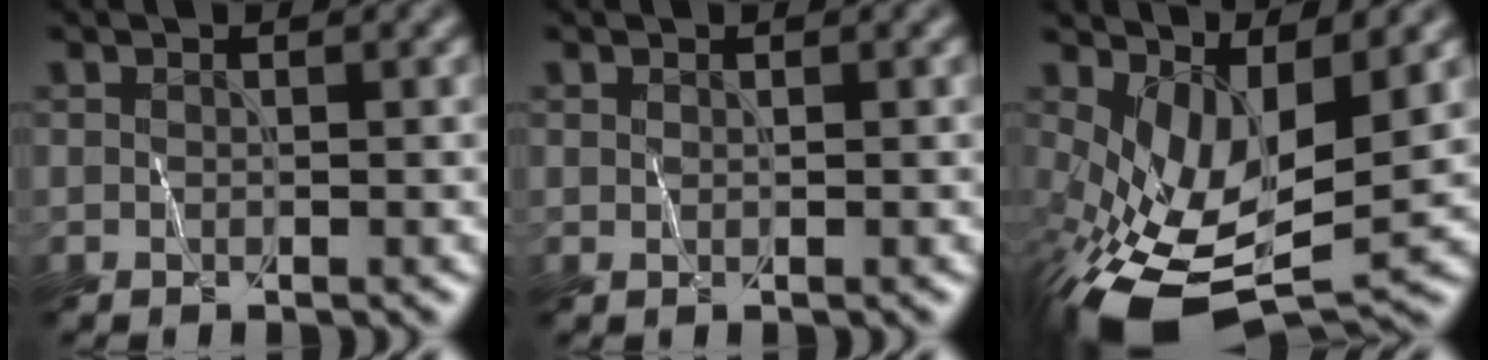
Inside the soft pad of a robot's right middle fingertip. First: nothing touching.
{"total": 0.0}
{"total": 10.1, "force": [-0.9, 5.1, 8.6], "torque": [-0.179, -0.026, -0.007]}